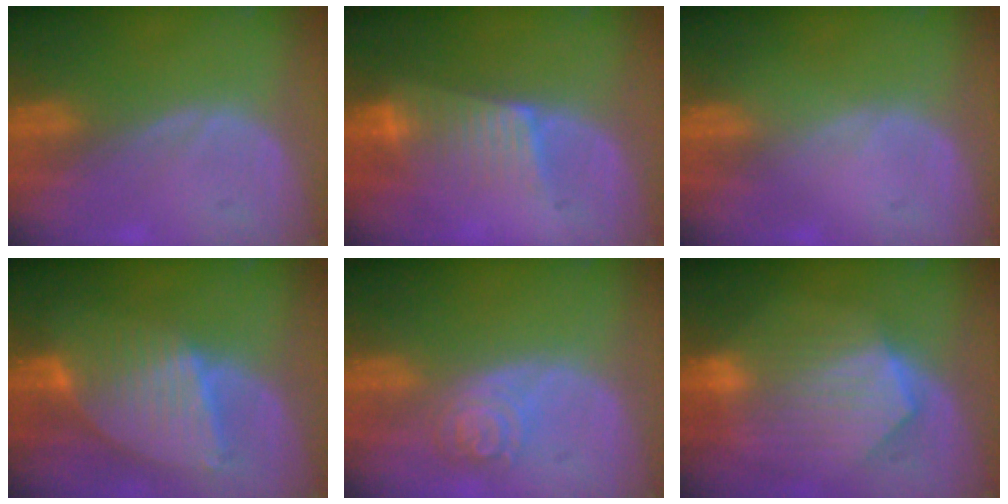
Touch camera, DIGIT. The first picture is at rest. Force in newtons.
{"total": 6.6, "press": 5.9, "slide": 3.0}
{"total": 0.0}
{"total": 8.7, "press": 7.5, "slide": 4.4}
{"total": 5.0, "press": 4.4, "slide": 2.3}
{"total": 9.4, "press": 8.3, "slide": 4.4}